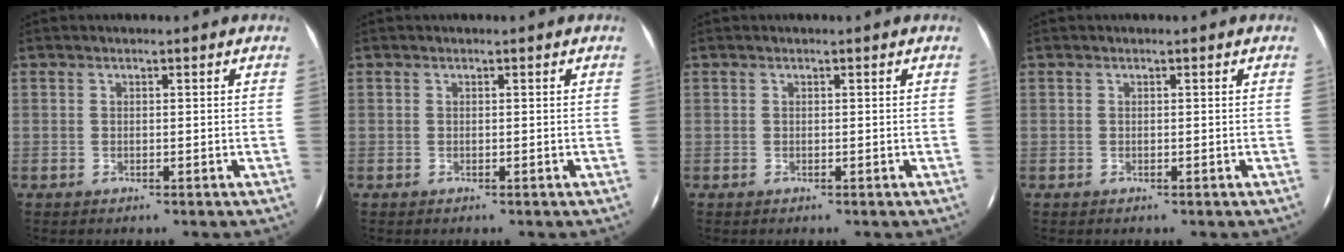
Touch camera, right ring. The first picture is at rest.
{"total": 0.0}
{"total": 0.0}
{"total": 0.0}